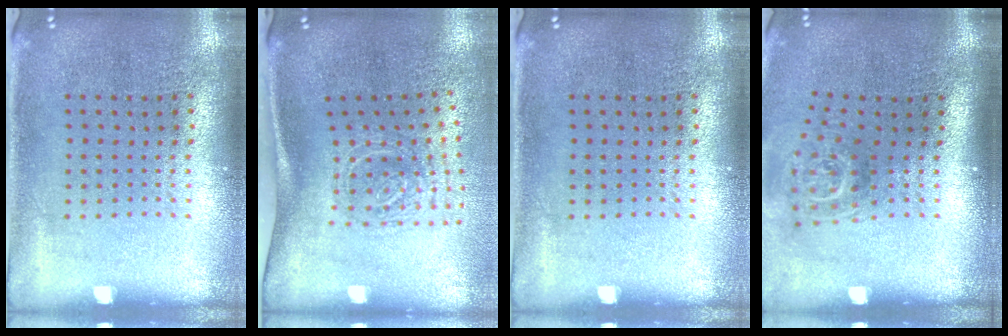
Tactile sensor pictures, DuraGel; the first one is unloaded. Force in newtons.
{"total": 1.9, "press": 1.3, "slide": 1.4}
{"total": 0.0}
{"total": 1.8, "press": 1.2, "slide": 1.3}